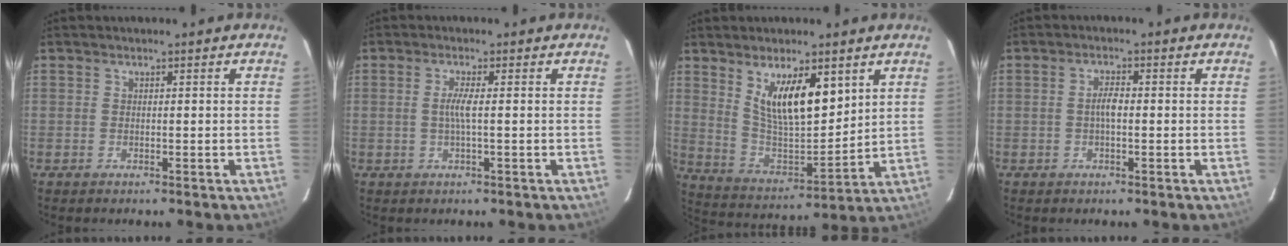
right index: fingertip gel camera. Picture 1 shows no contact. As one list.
[{"total": 2.5, "force": [-0.2, -0.3, 2.5], "torque": [-0.048, 0.000, -0.005]}, {"total": 13.6, "force": [6.6, 4.9, 10.9], "torque": [-0.189, -0.008, 0.137]}, {"total": 2.4, "force": [-0.3, 0.7, 2.3], "torque": [-0.045, 0.005, -0.005]}]